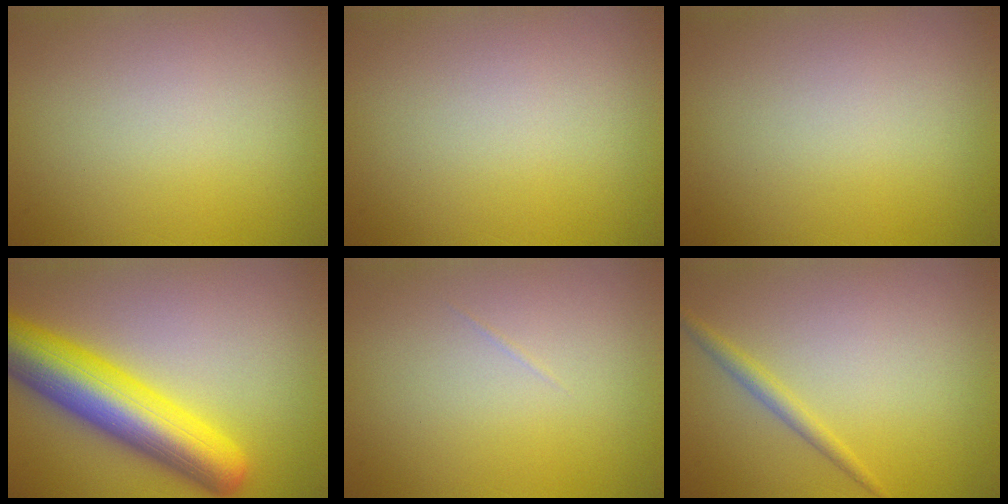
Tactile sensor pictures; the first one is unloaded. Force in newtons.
{"total": 0.0}
{"total": 0.0}
{"total": 10.2, "press": 10.2, "slide": 0.3}
{"total": 0.0}
{"total": 1.6, "press": 1.6, "slide": 0.1}